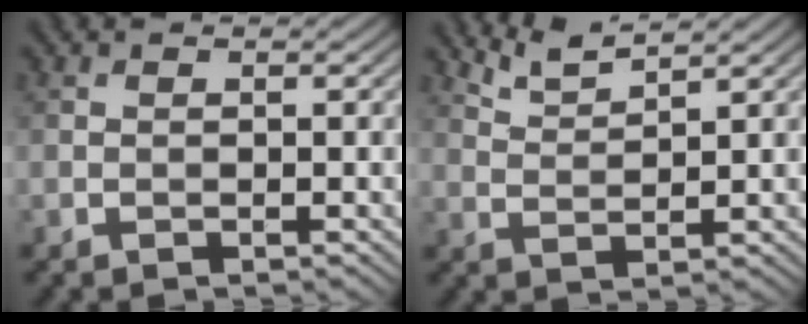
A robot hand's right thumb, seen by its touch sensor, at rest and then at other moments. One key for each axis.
{"total": 3.6, "fx": 3.1, "fy": 0.4, "fz": 1.7, "tx": -0.034, "ty": 0.005, "tz": 0.068}